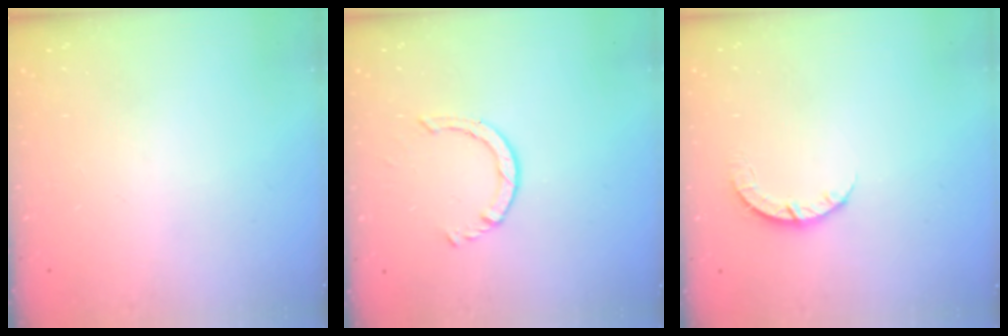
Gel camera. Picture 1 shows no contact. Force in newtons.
{"total": 2.2, "press": 2.2, "slide": 0.4}
{"total": 3.4, "press": 3.4, "slide": 0.4}